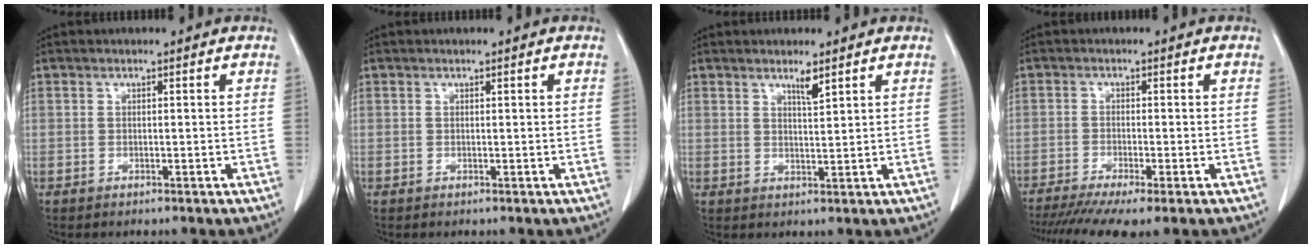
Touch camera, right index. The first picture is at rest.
{"total": 0.0}
{"total": 2.3, "force": [1.7, 0.0, 1.5], "torque": [-0.030, -0.006, 0.031]}
{"total": 9.4, "force": [-7.1, 0.7, 6.2], "torque": [-0.098, -0.015, -0.113]}